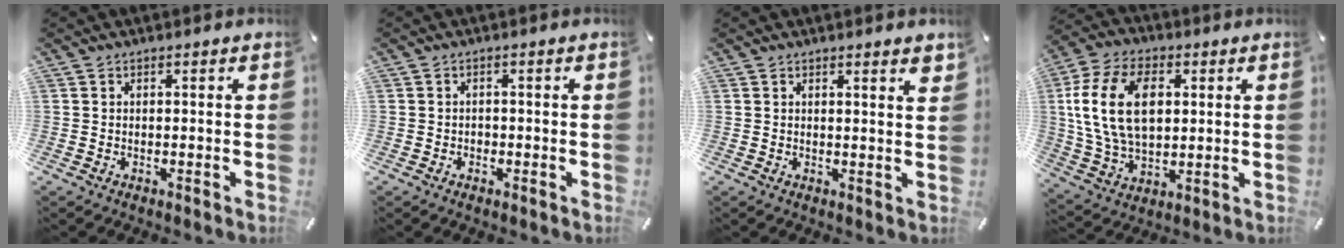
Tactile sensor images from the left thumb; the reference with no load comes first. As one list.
[{"total": 1.0, "force": [-0.4, 0.9, 0.5], "torque": [-0.010, 0.003, -0.010]}, {"total": 1.9, "force": [1.6, 0.0, 1.1], "torque": [-0.016, -0.004, 0.027]}, {"total": 16.6, "force": [3.0, 11.2, 11.8], "torque": [-0.255, 0.010, 0.051]}]